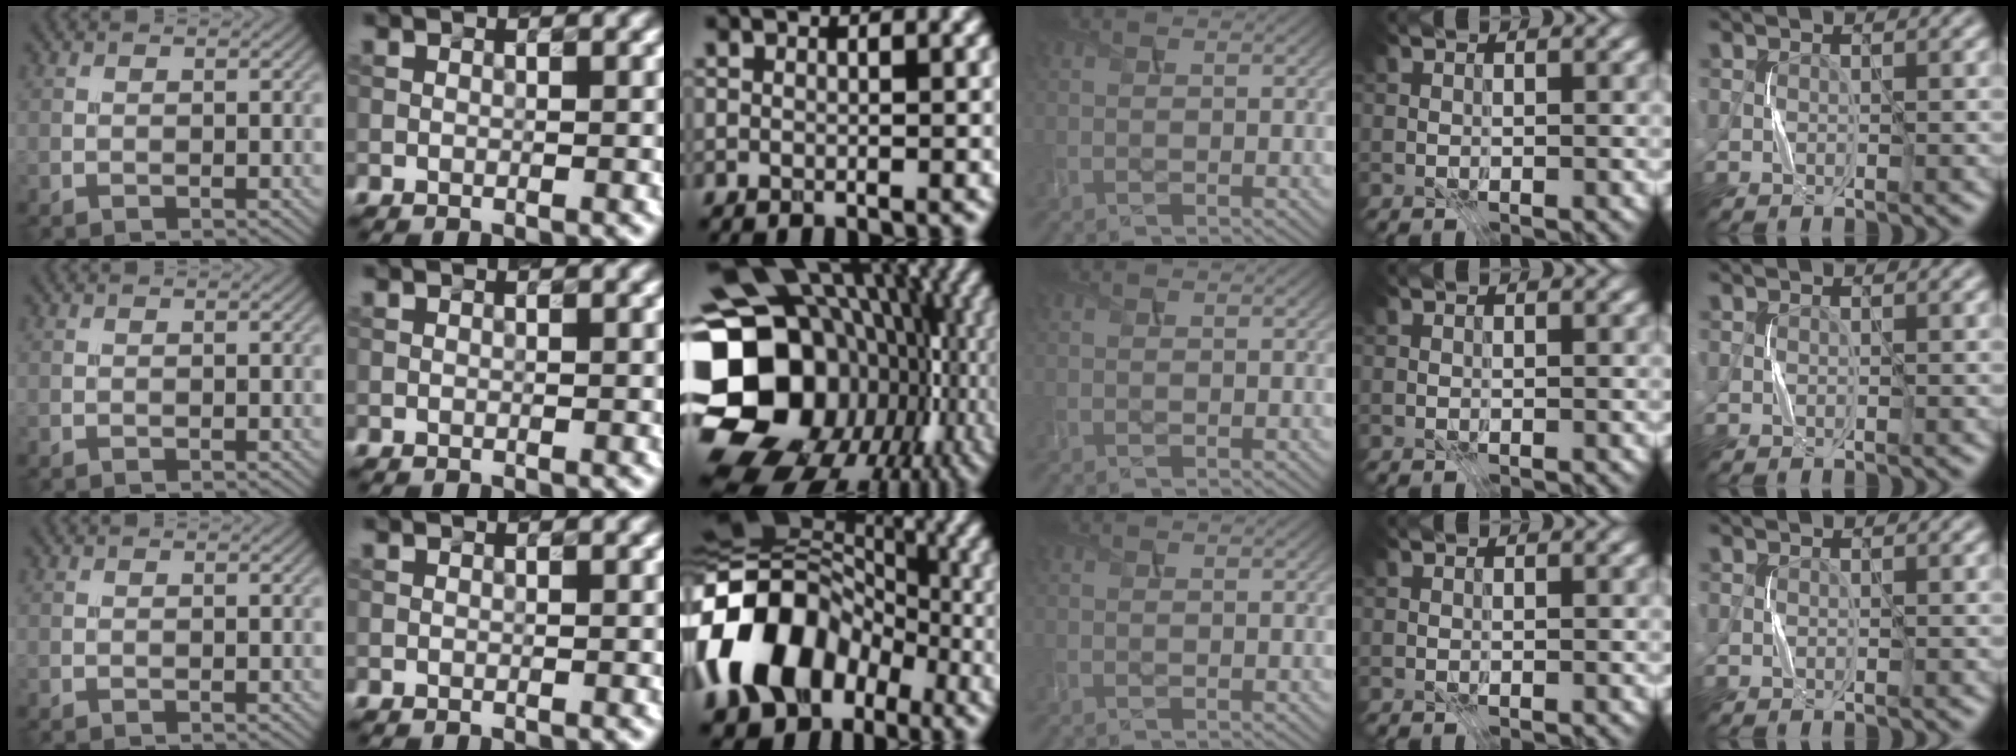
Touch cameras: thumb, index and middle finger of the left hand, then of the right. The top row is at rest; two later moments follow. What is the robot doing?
{"motion": "press", "object": "stapler"}